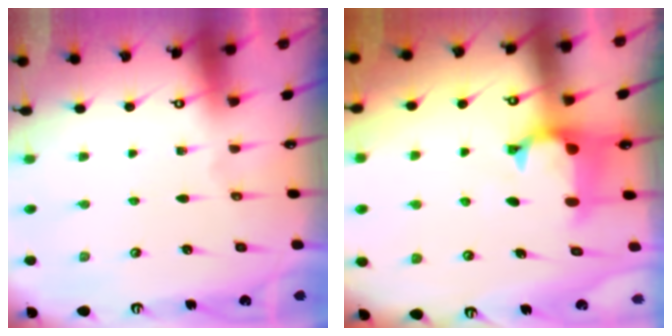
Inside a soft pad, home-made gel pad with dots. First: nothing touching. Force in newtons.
{"total": 1.2, "press": 0.6, "slide": 1.0}